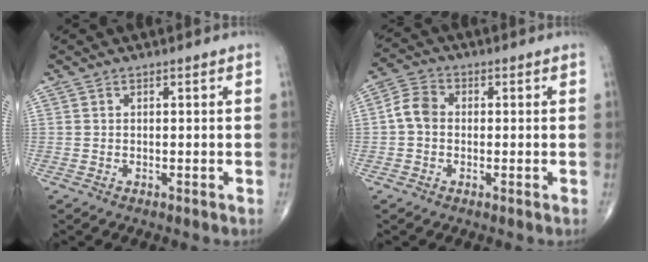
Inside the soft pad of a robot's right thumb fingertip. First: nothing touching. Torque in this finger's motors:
{"motor_torque": [0.08, 0.06, 0.45, 0.32, -0.01]}